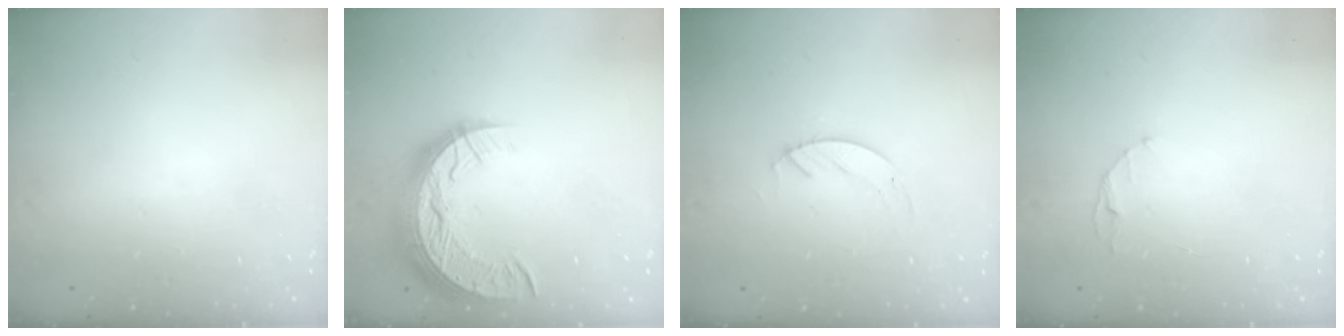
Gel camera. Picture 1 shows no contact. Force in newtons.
{"total": 15.0, "press": 15.0, "slide": 1.0}
{"total": 2.1, "press": 2.1, "slide": 0.2}
{"total": 3.2, "press": 3.2, "slide": 0.4}